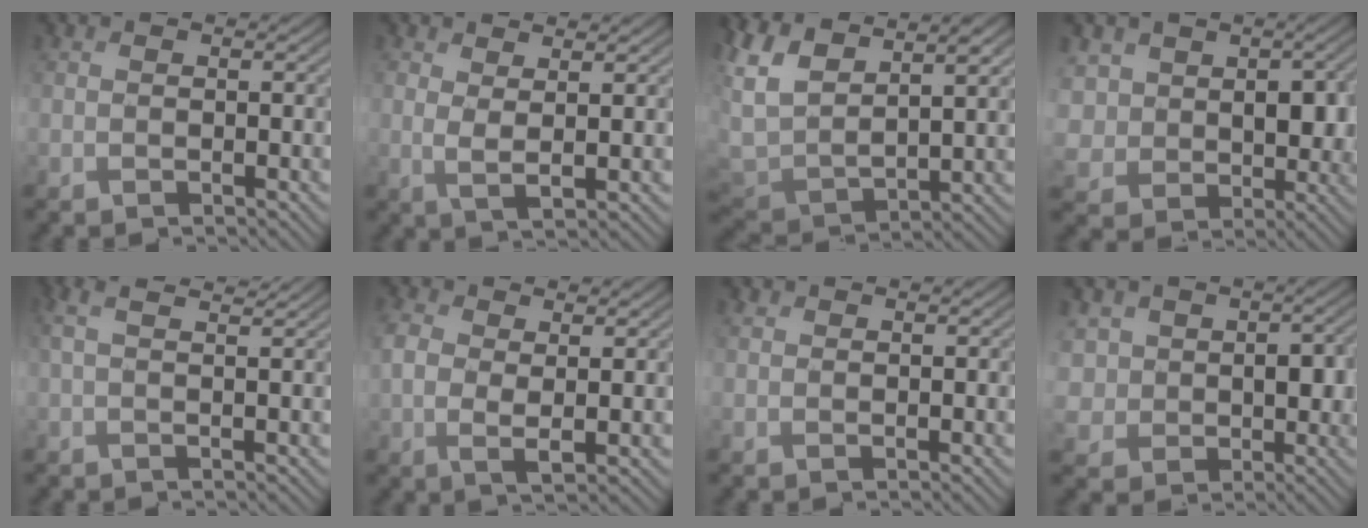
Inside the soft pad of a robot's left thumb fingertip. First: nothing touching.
{"total": 3.0, "force": [1.5, 0.8, 2.5], "torque": [-0.054, -0.004, 0.028]}
{"total": 10.9, "force": [6.1, 4.9, 7.6], "torque": [-0.210, 0.013, 0.117]}
{"total": 6.9, "force": [1.4, 5.8, 3.5], "torque": [-0.092, -0.016, 0.018]}
{"total": 4.3, "force": [2.4, 1.0, 3.4], "torque": [-0.063, 0.017, 0.018]}
{"total": 4.6, "force": [1.1, 2.5, 3.6], "torque": [-0.091, -0.003, 0.018]}
{"total": 0.8, "force": [0.6, 0.3, 0.2], "torque": [-0.008, 0.000, 0.014]}
{"total": 6.0, "force": [0.9, 5.3, 2.8], "torque": [-0.072, -0.008, 0.009]}